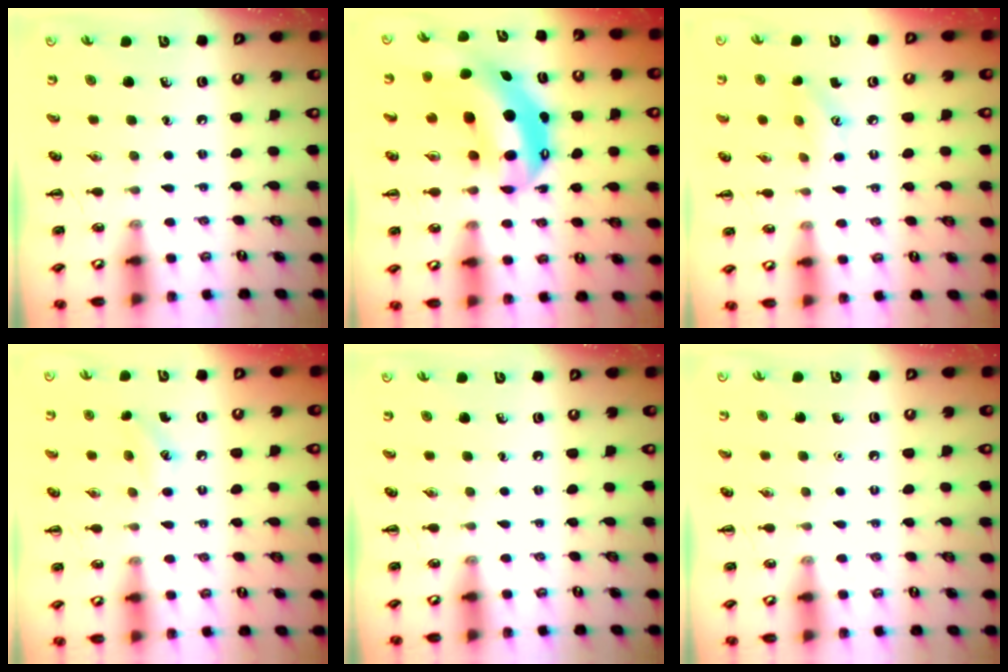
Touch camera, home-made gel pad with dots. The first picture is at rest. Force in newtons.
{"total": 10.3, "press": 10.0, "slide": 2.6}
{"total": 6.2, "press": 6.1, "slide": 1.1}
{"total": 6.7, "press": 6.4, "slide": 2.0}
{"total": 0.0}
{"total": 1.6, "press": 1.5, "slide": 0.1}